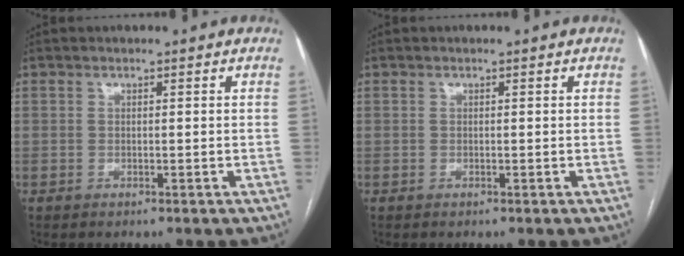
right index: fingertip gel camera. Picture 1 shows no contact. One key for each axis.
{"total": 0.0}